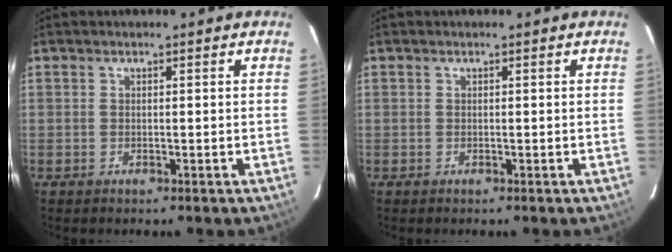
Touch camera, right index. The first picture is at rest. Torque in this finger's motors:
{"motor_torque": [0.00, 0.00, 0.01, 0.01]}